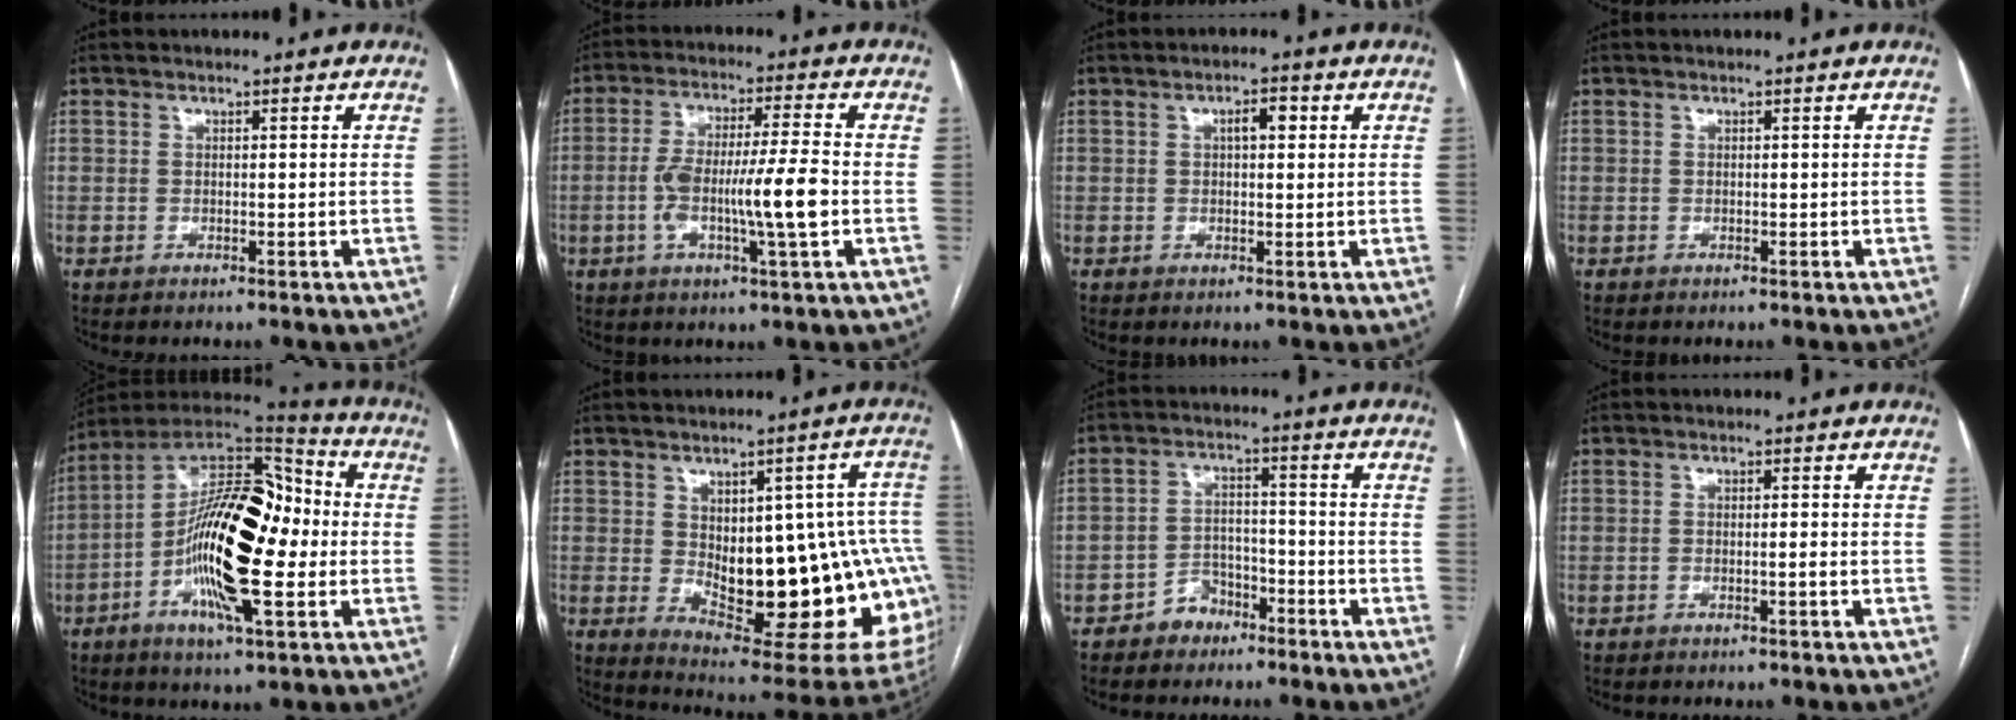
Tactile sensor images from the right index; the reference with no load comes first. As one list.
[{"total": 11.2, "force": [-2.2, 0.5, 11.0], "torque": [-0.201, 0.004, -0.042]}, {"total": 2.9, "force": [0.8, 1.1, 2.5], "torque": [-0.043, 0.011, 0.013]}, {"total": 0.0}, {"total": 20.6, "force": [-2.9, 6.2, 19.4], "torque": [-0.358, 0.021, -0.055]}, {"total": 24.6, "force": [-1.8, 8.1, 23.2], "torque": [-0.241, 0.008, 0.001]}, {"total": 4.9, "force": [-3.5, 3.3, 1.2], "torque": [-0.016, 0.018, -0.059]}, {"total": 1.0, "force": [-0.5, -0.1, 0.8], "torque": [-0.015, 0.001, -0.009]}]